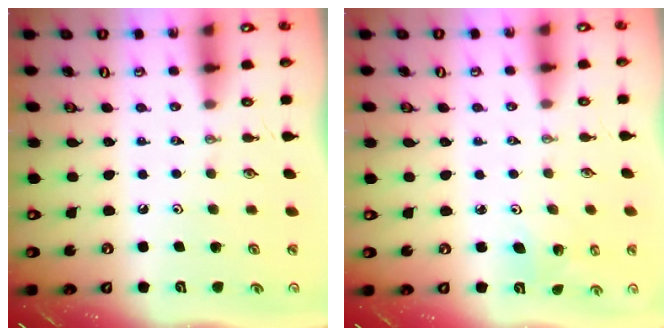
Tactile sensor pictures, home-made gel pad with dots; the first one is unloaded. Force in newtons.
{"total": 4.0, "press": 3.4, "slide": 2.0}